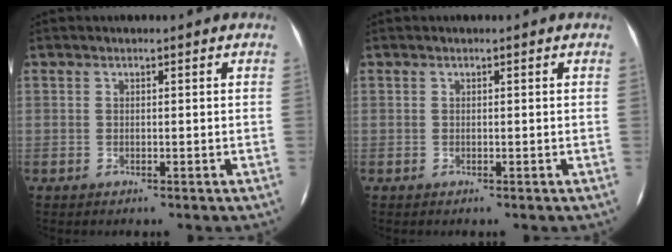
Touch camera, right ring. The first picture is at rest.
{"total": 0.0}